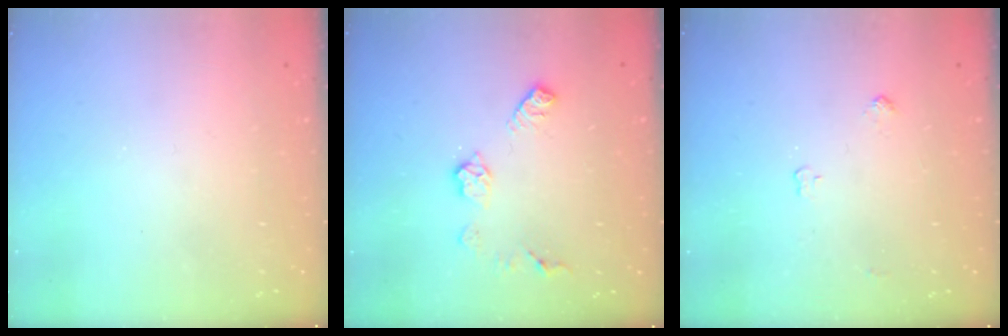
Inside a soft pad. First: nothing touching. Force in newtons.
{"total": 8.1, "press": 8.1, "slide": 0.2}
{"total": 3.5, "press": 3.4, "slide": 0.6}